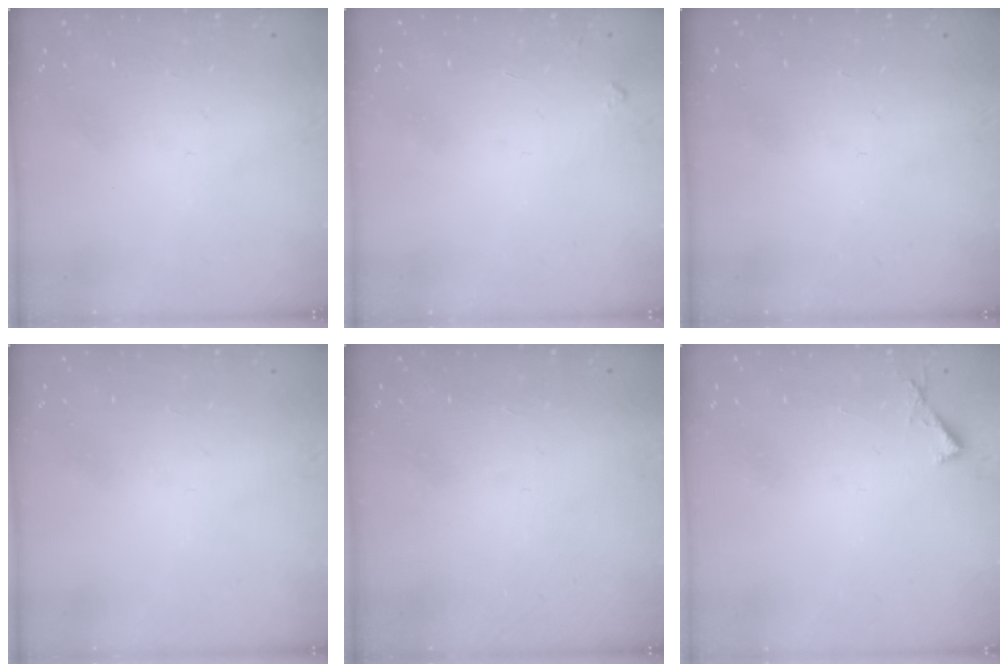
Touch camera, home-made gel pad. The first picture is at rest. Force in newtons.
{"total": 3.8, "press": 3.7, "slide": 0.4}
{"total": 0.0}
{"total": 0.0}
{"total": 1.5, "press": 1.5, "slide": 0.1}
{"total": 3.6, "press": 3.6, "slide": 0.3}